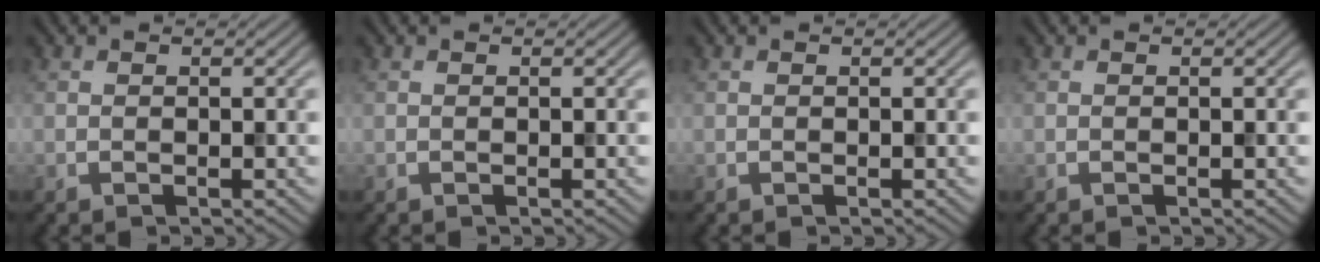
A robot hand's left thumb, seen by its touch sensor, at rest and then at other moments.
{"total": 0.0}
{"total": 0.0}
{"total": 0.0}